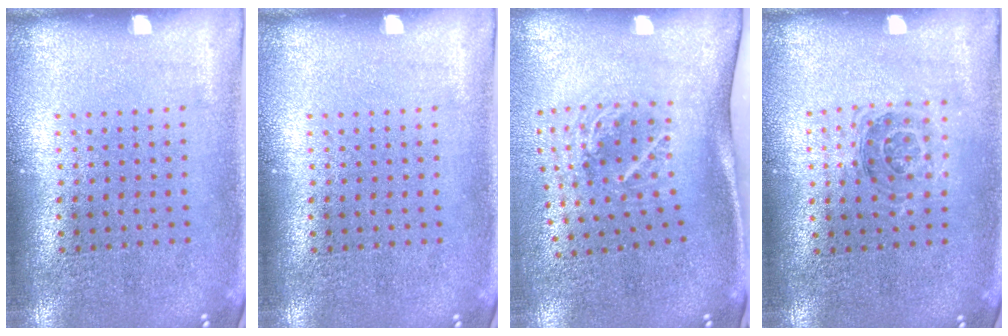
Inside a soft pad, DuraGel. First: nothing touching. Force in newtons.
{"total": 0.0}
{"total": 2.0, "press": 1.3, "slide": 1.5}
{"total": 1.1, "press": 1.0, "slide": 0.4}